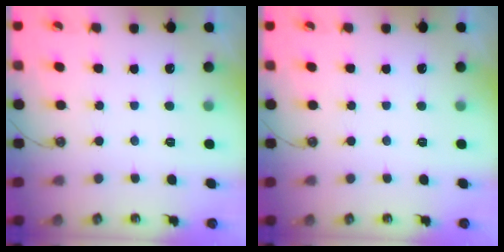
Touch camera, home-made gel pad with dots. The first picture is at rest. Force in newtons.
{"total": 0.0}